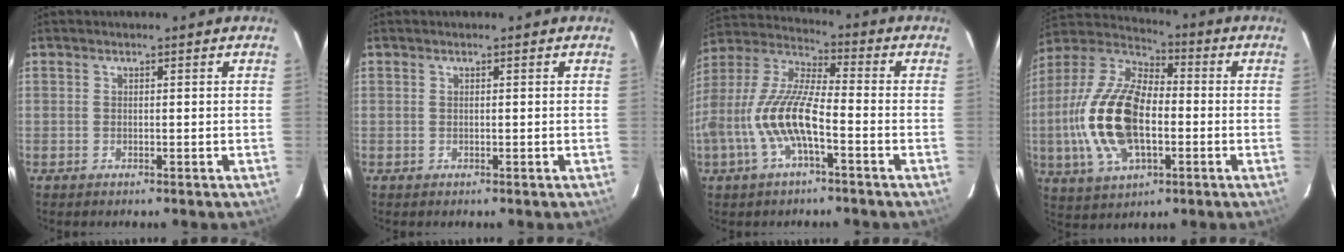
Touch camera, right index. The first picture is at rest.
{"total": 0.0}
{"total": 14.0, "force": [-4.6, 3.9, 12.6], "torque": [-0.262, -0.002, -0.089]}
{"total": 19.8, "force": [-3.0, 10.2, 16.8], "torque": [-0.360, 0.003, -0.055]}